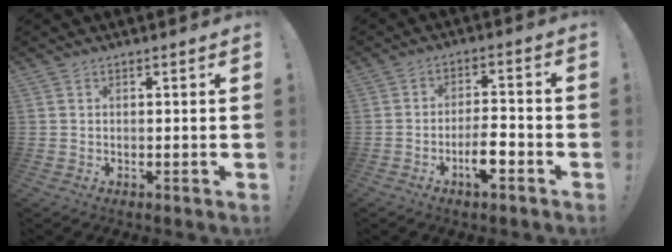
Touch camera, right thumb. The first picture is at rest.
{"total": 7.2, "force": [-3.6, 2.0, 5.9], "torque": [-0.106, 0.015, -0.062]}